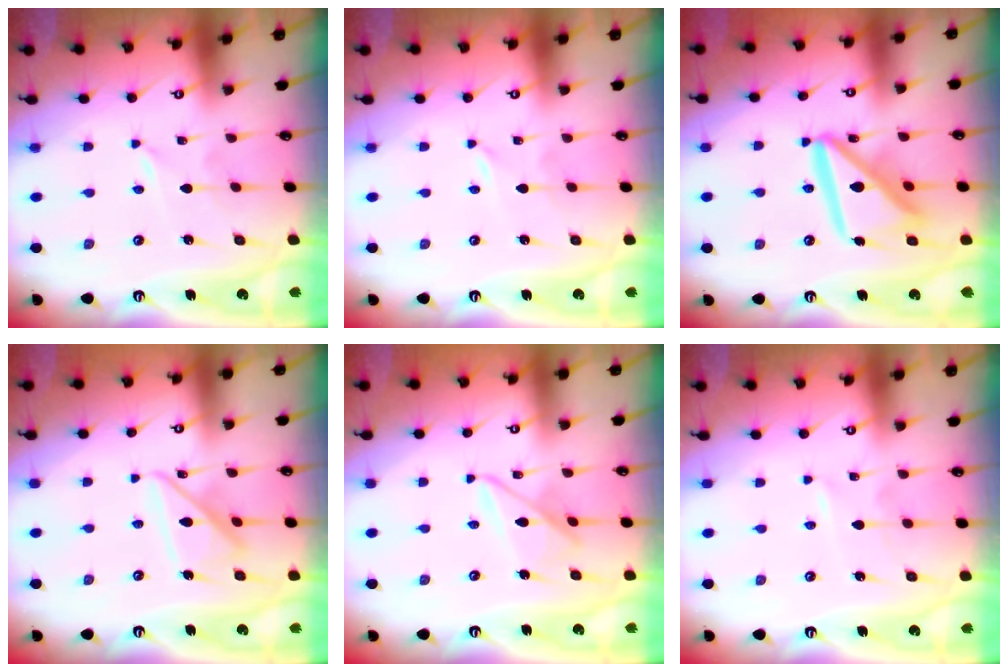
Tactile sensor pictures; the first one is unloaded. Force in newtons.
{"total": 0.0}
{"total": 16.0, "press": 15.9, "slide": 2.0}
{"total": 13.5, "press": 13.5, "slide": 1.2}
{"total": 8.7, "press": 8.7, "slide": 0.6}
{"total": 1.6, "press": 1.6, "slide": 0.2}